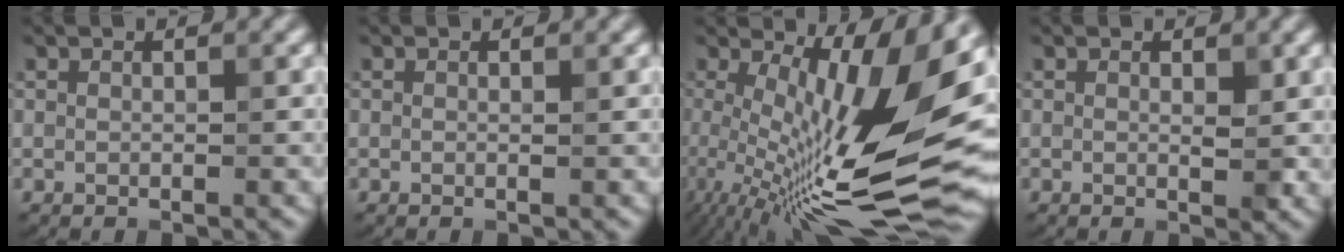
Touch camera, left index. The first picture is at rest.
{"total": 0.0}
{"total": 15.7, "force": [0.4, 4.7, 15.0], "torque": [-0.236, -0.012, 0.017]}
{"total": 1.1, "force": [0.3, 0.3, 1.0], "torque": [-0.012, -0.006, 0.003]}